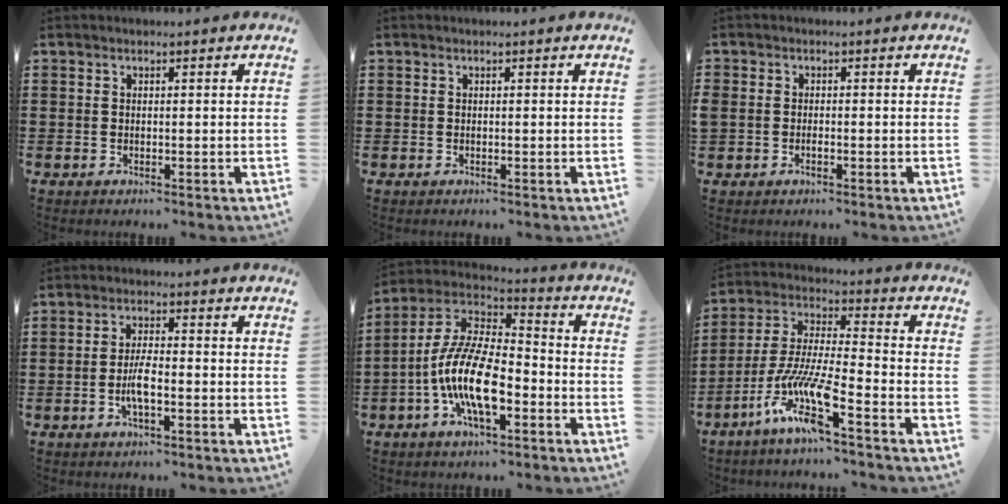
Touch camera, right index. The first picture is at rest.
{"total": 0.0}
{"total": 1.0, "force": [-0.5, 0.6, 0.6], "torque": [-0.014, -0.002, -0.008]}
{"total": 4.1, "force": [-1.3, 1.0, 3.7], "torque": [-0.078, 0.000, -0.027]}
{"total": 13.0, "force": [-5.2, 4.8, 11.0], "torque": [-0.252, -0.011, -0.105]}
{"total": 11.3, "force": [-7.6, 1.1, 8.3], "torque": [-0.200, -0.018, -0.161]}